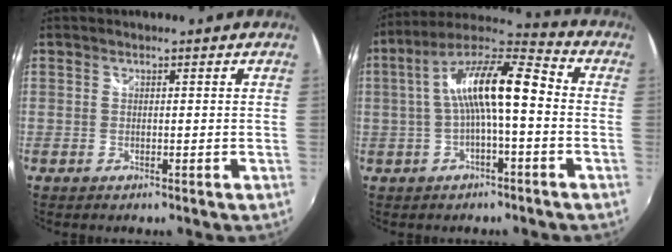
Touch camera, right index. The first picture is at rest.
{"total": 12.8, "force": [-0.6, 3.0, 12.5], "torque": [-0.232, 0.029, -0.013]}